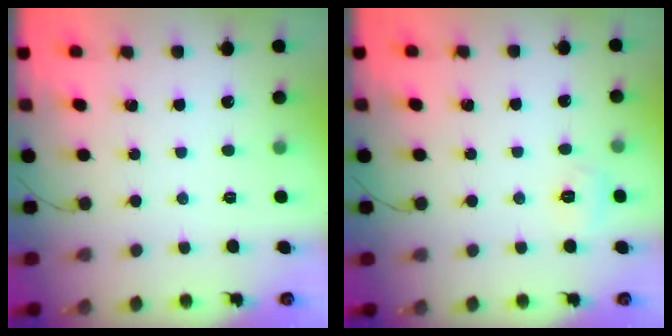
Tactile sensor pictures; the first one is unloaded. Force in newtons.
{"total": 4.1, "press": 3.9, "slide": 1.2}